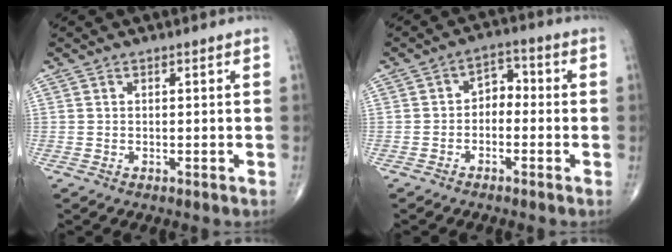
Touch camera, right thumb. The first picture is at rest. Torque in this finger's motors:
{"motor_torque": [0.14, -0.14, -0.09, -0.18, 0.03]}